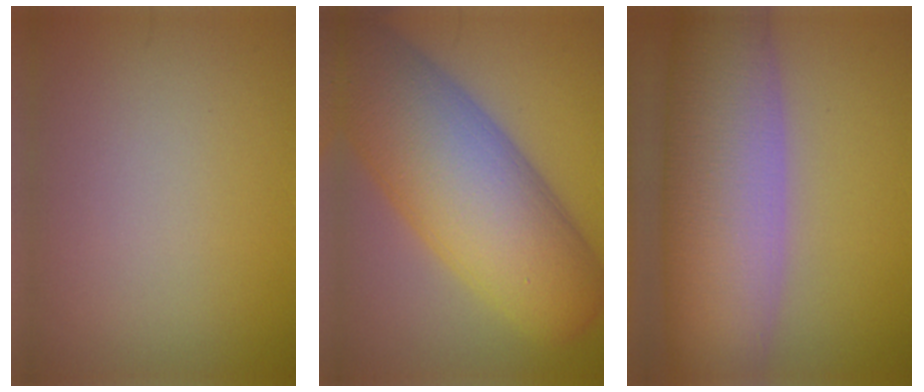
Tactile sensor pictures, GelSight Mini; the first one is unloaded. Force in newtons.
{"total": 14.3, "press": 14.2, "slide": 0.5}
{"total": 13.2, "press": 13.2, "slide": 0.7}